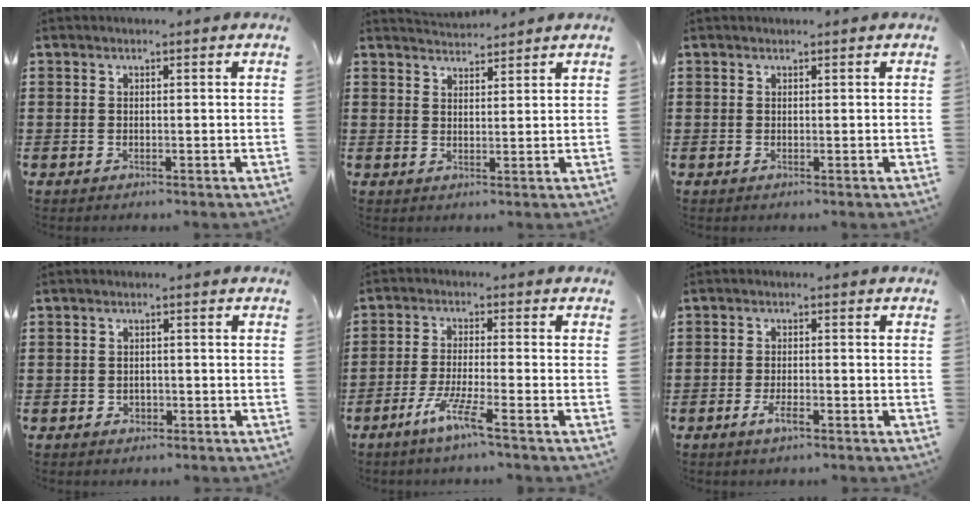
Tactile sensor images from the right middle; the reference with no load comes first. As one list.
[{"total": 2.8, "force": [2.8, 0.2, 0.0], "torque": [0.001, -0.005, 0.051]}, {"total": 0.0}, {"total": 1.1, "force": [-0.5, 0.8, 0.4], "torque": [-0.011, 0.001, -0.011]}, {"total": 5.8, "force": [-3.9, 0.0, 4.3], "torque": [-0.089, -0.009, -0.072]}, {"total": 2.9, "force": [-1.5, 0.8, 2.3], "torque": [-0.046, -0.002, -0.029]}]